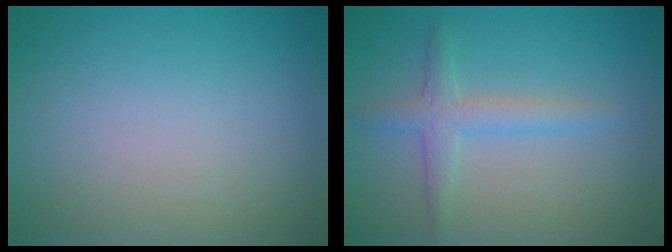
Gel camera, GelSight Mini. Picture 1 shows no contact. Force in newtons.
{"total": 2.5, "press": 2.5, "slide": 0.0}